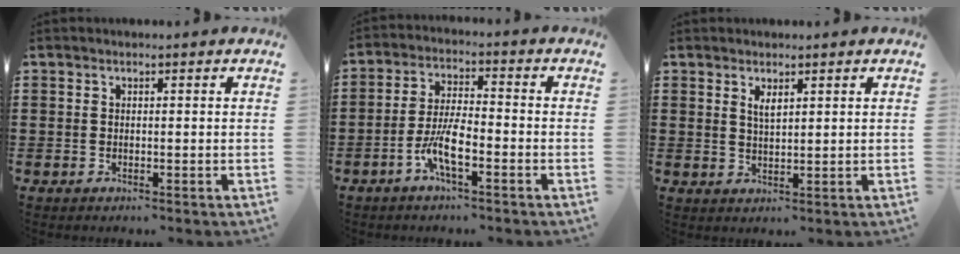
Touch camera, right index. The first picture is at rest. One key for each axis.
{"total": 6.7, "fx": -3.2, "fy": 1.6, "fz": 5.7, "tx": -0.136, "ty": -0.014, "tz": -0.065}
{"total": 1.9, "fx": 1.2, "fy": 0.6, "fz": 1.3, "tx": -0.027, "ty": 0.003, "tz": 0.021}